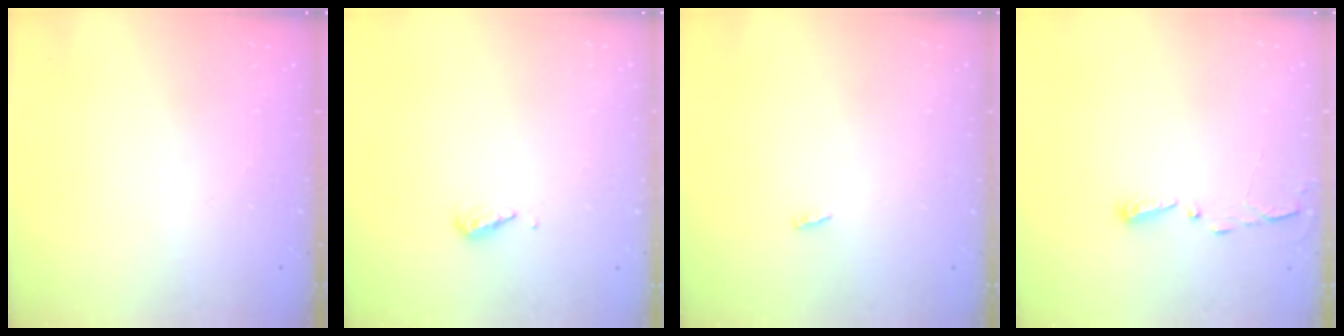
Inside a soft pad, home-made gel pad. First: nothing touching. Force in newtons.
{"total": 4.4, "press": 4.4, "slide": 0.5}
{"total": 1.9, "press": 1.9, "slide": 0.2}
{"total": 3.1, "press": 3.1, "slide": 0.3}